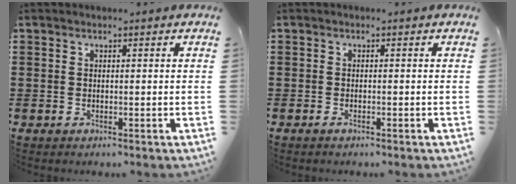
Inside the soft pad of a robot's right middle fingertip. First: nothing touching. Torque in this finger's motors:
{"motor_torque": [-0.93, 0.72, -0.02, -0.01]}